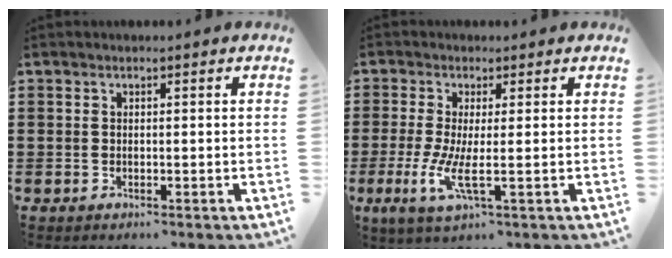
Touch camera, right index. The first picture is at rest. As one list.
[{"total": 5.5, "force": [-0.7, 0.7, 5.4], "torque": [-0.120, -0.018, -0.014]}]